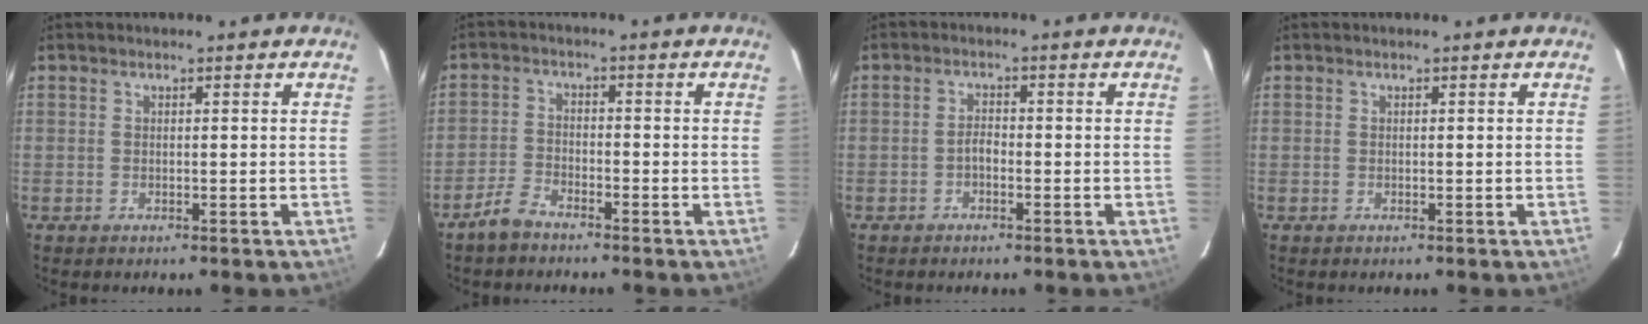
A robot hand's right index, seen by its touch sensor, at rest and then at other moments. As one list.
[{"total": 4.3, "force": [-3.7, 1.5, 1.7], "torque": [-0.051, 0.008, -0.072]}, {"total": 1.7, "force": [-1.2, 0.7, 1.0], "torque": [-0.018, 0.007, -0.023]}, {"total": 0.0}]